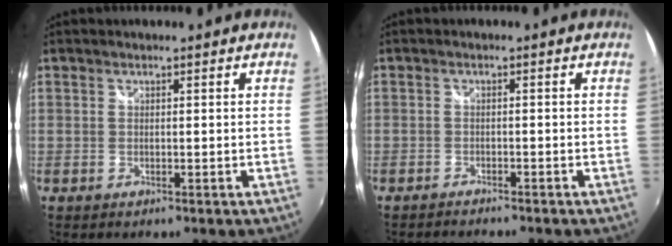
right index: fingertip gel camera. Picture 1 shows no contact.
{"total": 2.6, "force": [-2.5, 0.2, 0.6], "torque": [-0.025, -0.008, -0.044]}